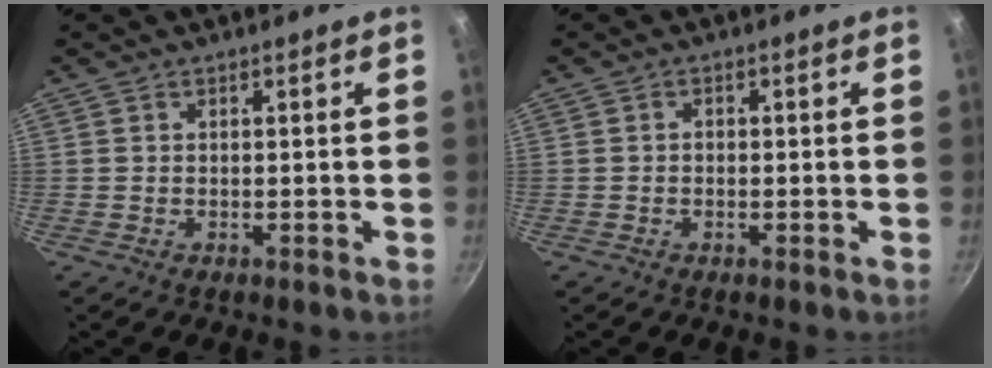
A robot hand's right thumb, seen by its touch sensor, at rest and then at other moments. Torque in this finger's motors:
{"motor_torque": [-0.30, 0.01, -0.03, 0.23, -0.02]}